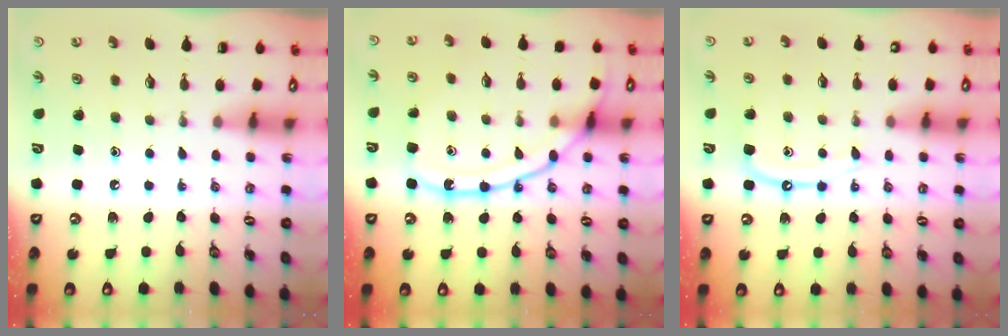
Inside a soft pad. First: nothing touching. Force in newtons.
{"total": 15.1, "press": 15.0, "slide": 1.4}
{"total": 9.9, "press": 9.9, "slide": 0.9}